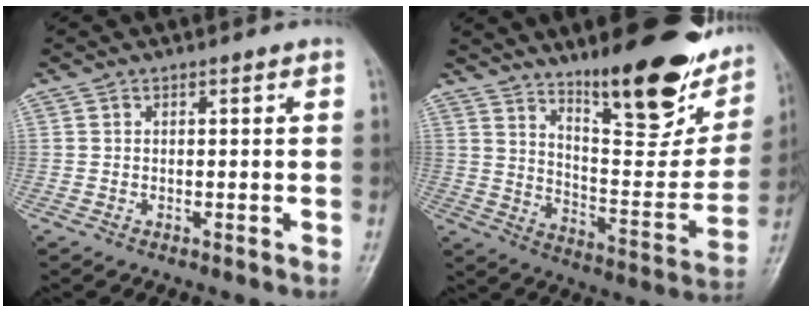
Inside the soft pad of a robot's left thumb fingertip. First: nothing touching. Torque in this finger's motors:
{"motor_torque": [1.59, 0.33, 1.40, -1.37, 0.15]}